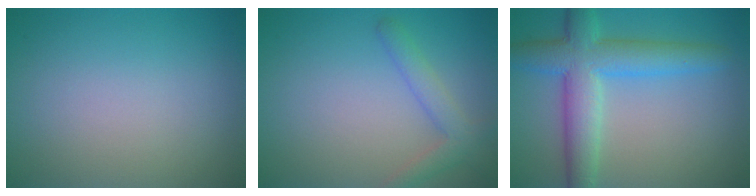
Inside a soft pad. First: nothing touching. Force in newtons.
{"total": 2.6, "press": 2.6, "slide": 0.2}
{"total": 6.7, "press": 6.7, "slide": 0.1}